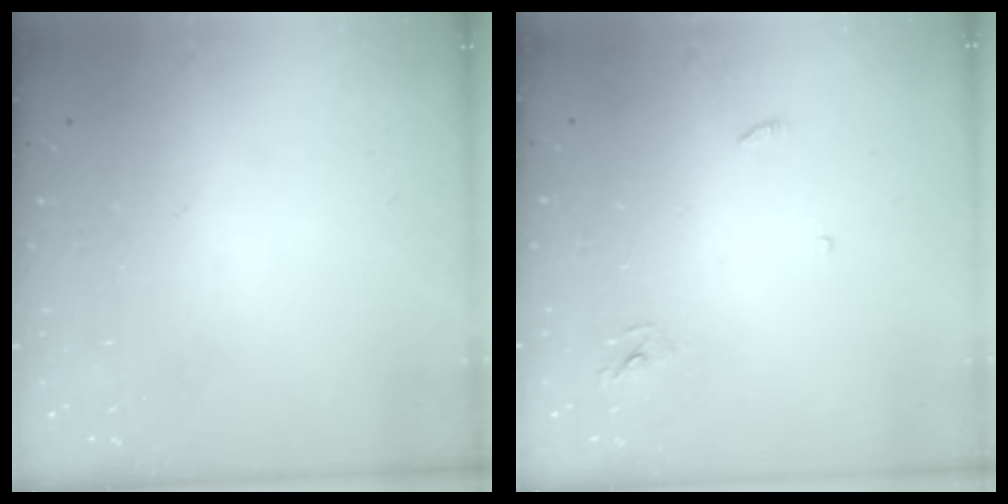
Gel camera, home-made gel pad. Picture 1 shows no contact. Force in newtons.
{"total": 2.9, "press": 2.9, "slide": 0.2}